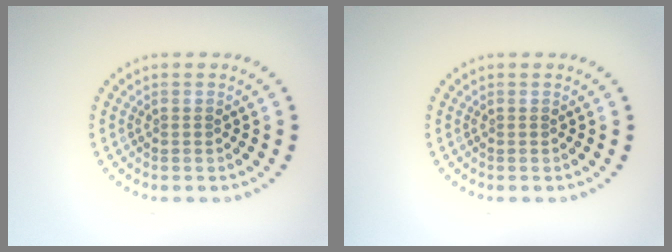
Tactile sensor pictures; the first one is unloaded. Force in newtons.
{"total": 0.0}